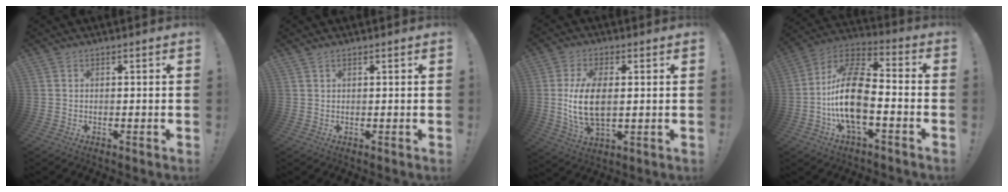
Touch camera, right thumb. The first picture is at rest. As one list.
[{"total": 0.8, "force": [0.6, 0.3, 0.4], "torque": [-0.012, 0.002, 0.013]}, {"total": 12.5, "force": [0.4, 6.7, 10.6], "torque": [-0.205, -0.013, 0.005]}, {"total": 18.4, "force": [-4.0, 8.8, 15.6], "torque": [-0.305, 0.025, -0.067]}]